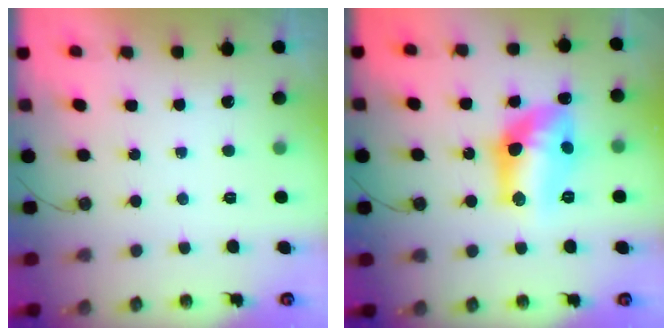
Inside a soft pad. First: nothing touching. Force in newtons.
{"total": 15.6, "press": 15.1, "slide": 3.7}